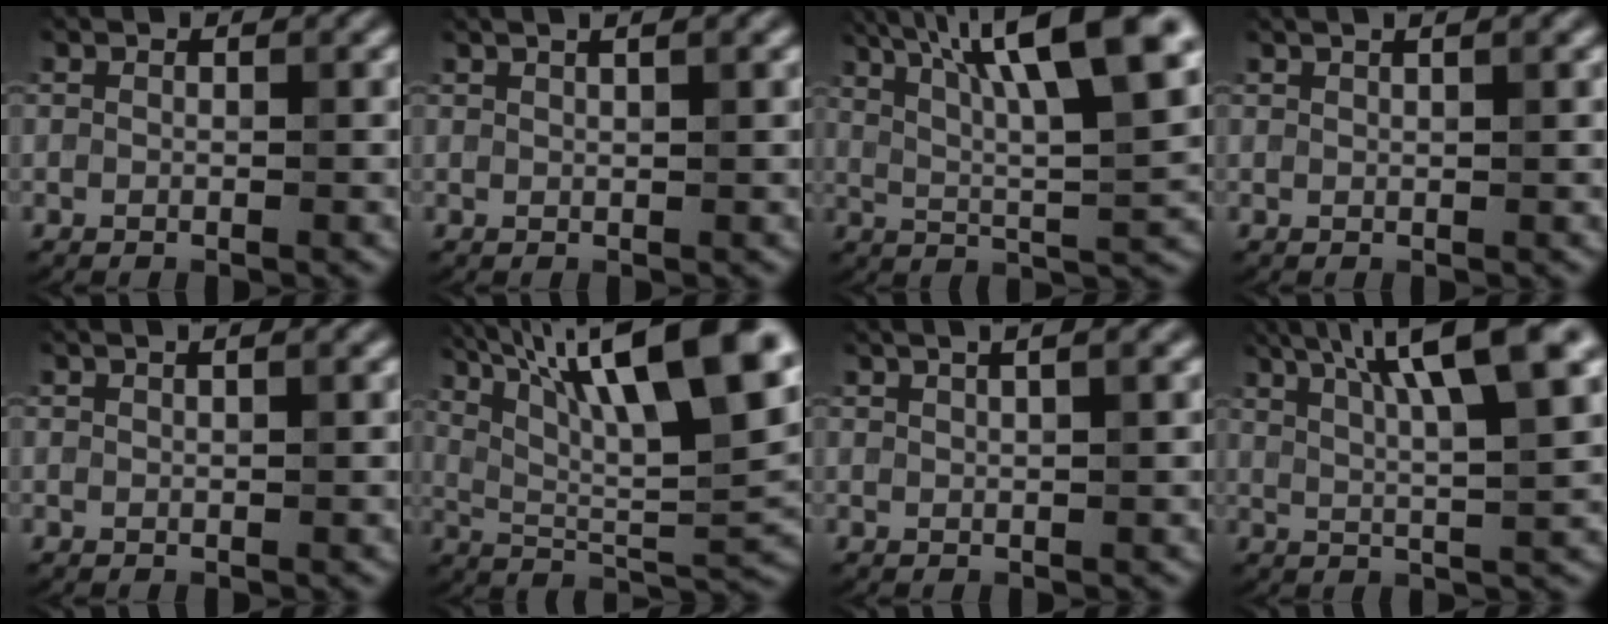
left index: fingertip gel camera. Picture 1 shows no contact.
{"total": 3.7, "force": [2.1, 1.6, 2.6], "torque": [-0.008, 0.023, 0.000]}
{"total": 12.8, "force": [6.3, 2.8, 10.8], "torque": [-0.166, 0.019, 0.103]}
{"total": 2.8, "force": [1.7, 1.2, 1.9], "torque": [-0.006, 0.010, -0.002]}
{"total": 2.4, "force": [1.5, 1.0, 1.7], "torque": [-0.006, 0.005, 0.000]}
{"total": 16.2, "force": [8.3, 4.1, 13.3], "torque": [-0.221, 0.013, 0.140]}
{"total": 5.3, "force": [2.9, 2.3, 3.8], "torque": [-0.020, 0.038, 0.013]}
{"total": 10.7, "force": [5.5, 2.2, 8.9], "torque": [-0.118, 0.026, 0.080]}